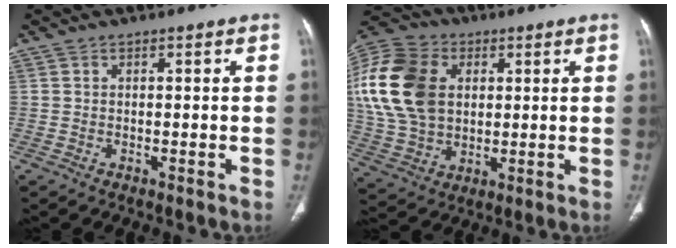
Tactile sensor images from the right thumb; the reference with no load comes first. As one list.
[{"total": 21.4, "force": [4.1, 15.4, 14.2], "torque": [-0.297, 0.004, 0.079]}]